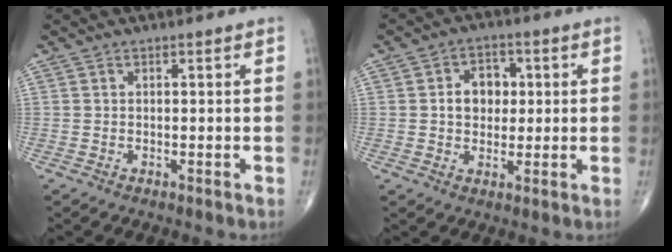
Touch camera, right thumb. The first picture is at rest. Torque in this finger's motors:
{"motor_torque": [0.10, 1.61, 0.62, -0.04, 0.03]}